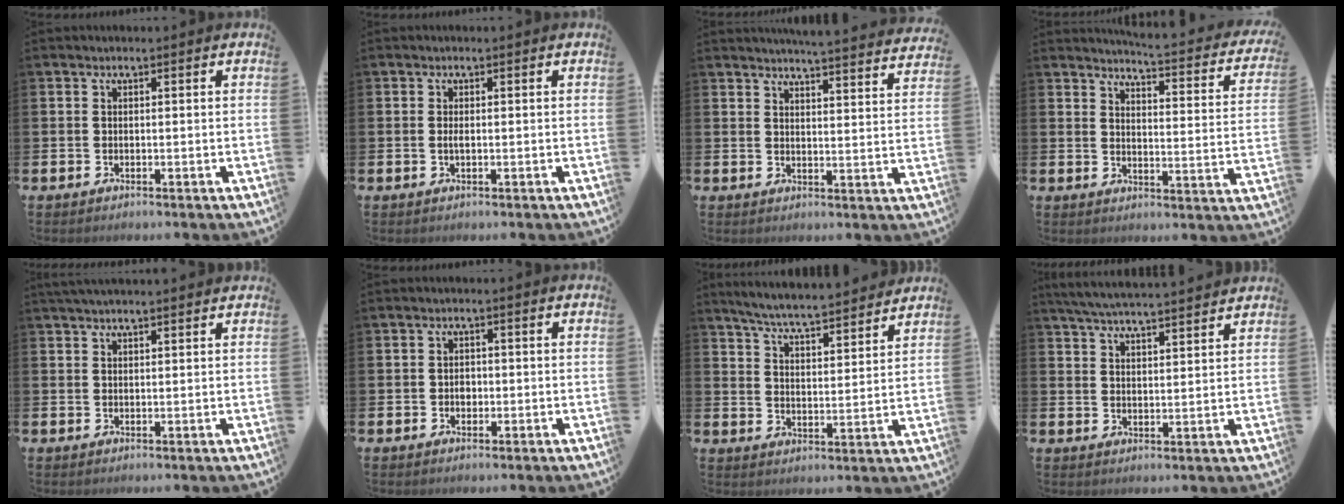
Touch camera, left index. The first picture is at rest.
{"total": 0.8, "force": [0.0, 0.3, 0.8], "torque": [-0.013, 0.000, -0.002]}
{"total": 5.0, "force": [4.9, -0.6, 0.6], "torque": [-0.015, -0.037, 0.085]}
{"total": 3.8, "force": [3.7, -0.1, 0.9], "torque": [-0.023, -0.041, 0.055]}
{"total": 2.2, "force": [2.0, 0.1, 0.8], "torque": [-0.017, -0.002, 0.037]}
{"total": 1.4, "force": [-0.1, 1.2, 0.8], "torque": [-0.004, 0.004, -0.006]}
{"total": 6.2, "force": [6.1, 0.0, 1.4], "torque": [-0.052, -0.045, 0.105]}
{"total": 5.5, "force": [5.4, -0.1, 1.0], "torque": [-0.042, -0.028, 0.098]}